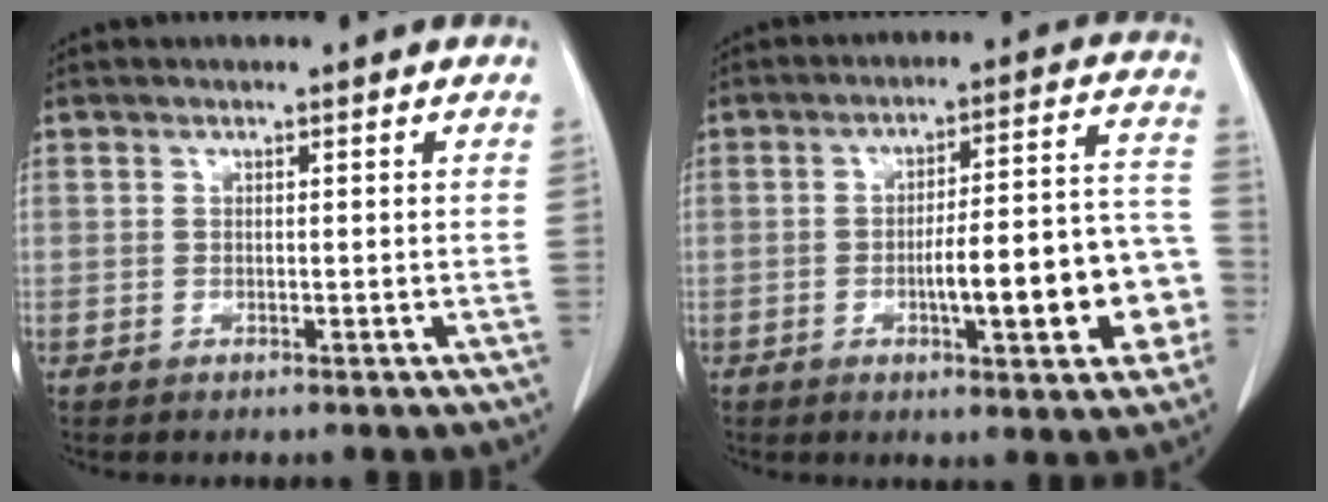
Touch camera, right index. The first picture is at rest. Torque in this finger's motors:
{"motor_torque": [1.32, -0.81, 0.52, 0.11]}